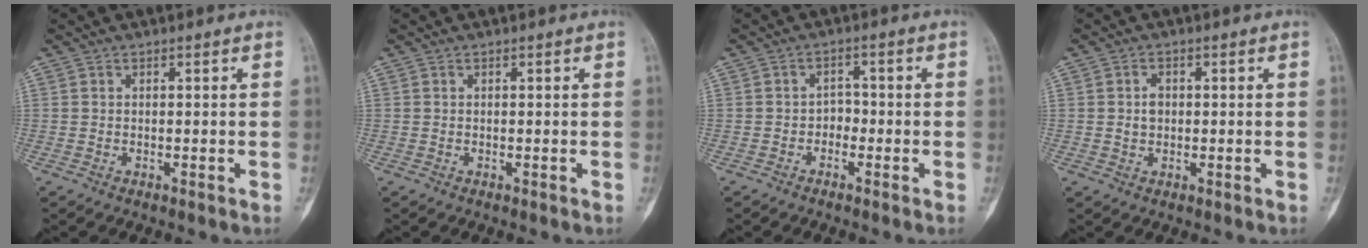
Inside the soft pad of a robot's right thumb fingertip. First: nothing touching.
{"total": 0.0}
{"total": 2.3, "force": [-1.1, 1.8, 1.0], "torque": [0.004, 0.016, -0.026]}
{"total": 2.4, "force": [0.1, 1.9, 1.5], "torque": [-0.018, 0.003, 0.001]}